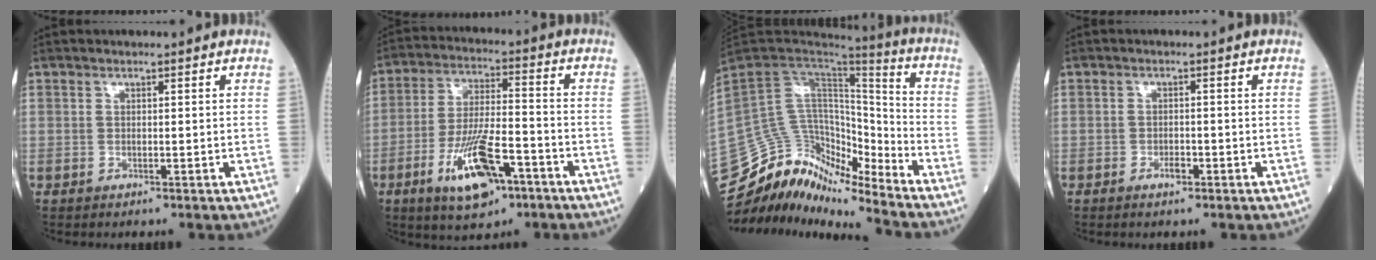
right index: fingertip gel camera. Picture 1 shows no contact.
{"total": 12.9, "force": [-6.3, 3.8, 10.6], "torque": [-0.206, -0.008, -0.106]}
{"total": 16.7, "force": [-15.9, 2.8, 4.4], "torque": [-0.073, 0.068, -0.284]}
{"total": 1.5, "force": [-0.8, 0.5, 1.2], "torque": [-0.020, 0.001, -0.012]}